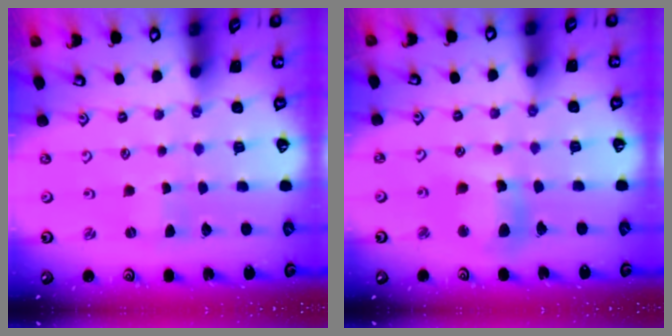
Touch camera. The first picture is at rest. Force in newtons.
{"total": 10.7, "press": 10.6, "slide": 1.3}